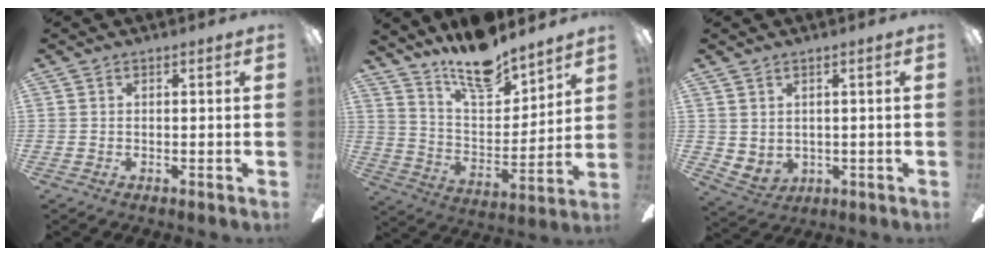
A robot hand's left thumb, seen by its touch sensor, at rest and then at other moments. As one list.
[{"total": 15.2, "force": [13.3, 4.2, 6.0], "torque": [-0.114, -0.093, 0.235]}, {"total": 2.8, "force": [1.9, 1.9, 1.0], "torque": [-0.032, -0.015, 0.035]}]